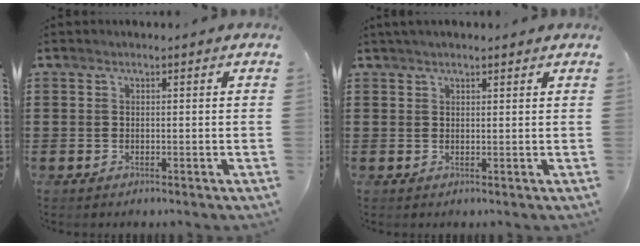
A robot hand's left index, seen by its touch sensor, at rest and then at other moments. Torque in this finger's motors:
{"motor_torque": [0.38, -0.66, 0.03, -0.03]}